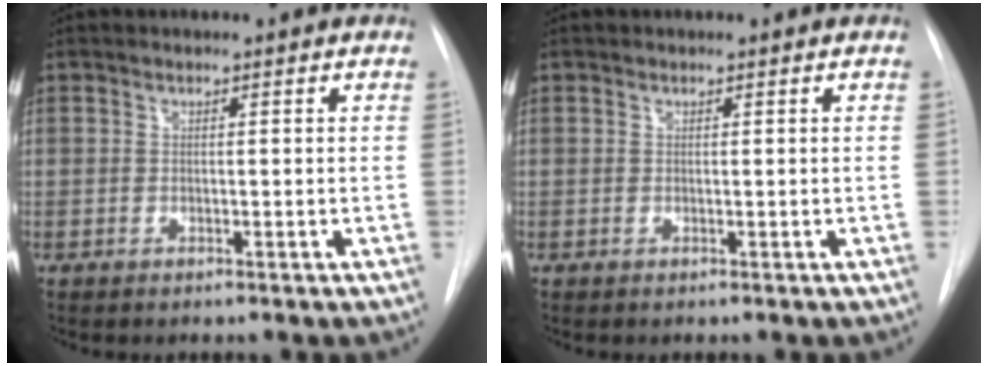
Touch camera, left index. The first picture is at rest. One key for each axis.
{"total": 0.0}